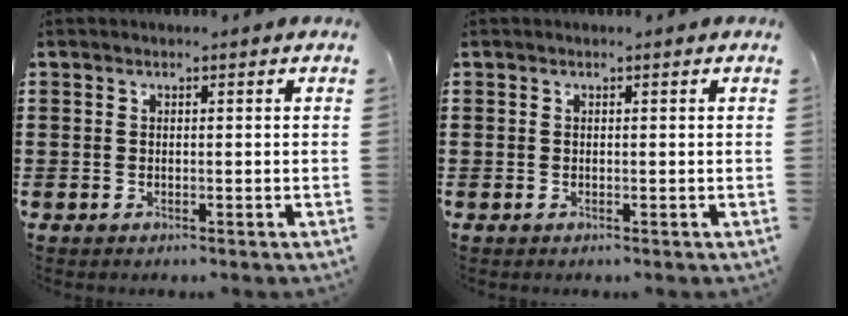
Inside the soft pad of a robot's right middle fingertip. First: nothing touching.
{"total": 0.0}